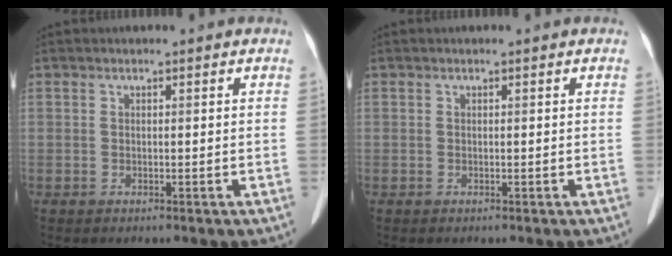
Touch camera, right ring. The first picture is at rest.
{"total": 0.0}